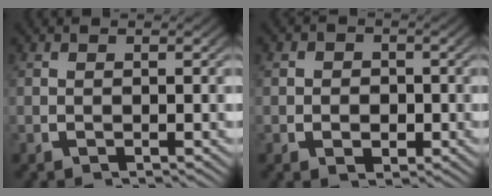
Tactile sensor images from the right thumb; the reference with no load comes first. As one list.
[{"total": 2.9, "force": [-0.4, 2.5, 1.4], "torque": [-0.022, -0.007, -0.008]}]